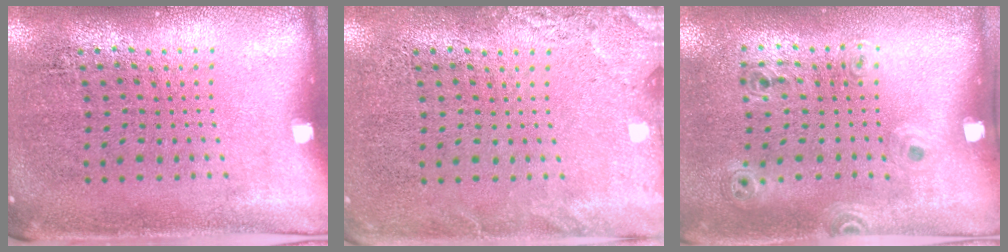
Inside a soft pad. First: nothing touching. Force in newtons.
{"total": 2.2, "press": 2.2, "slide": 0.3}
{"total": 1.1, "press": 0.9, "slide": 0.7}